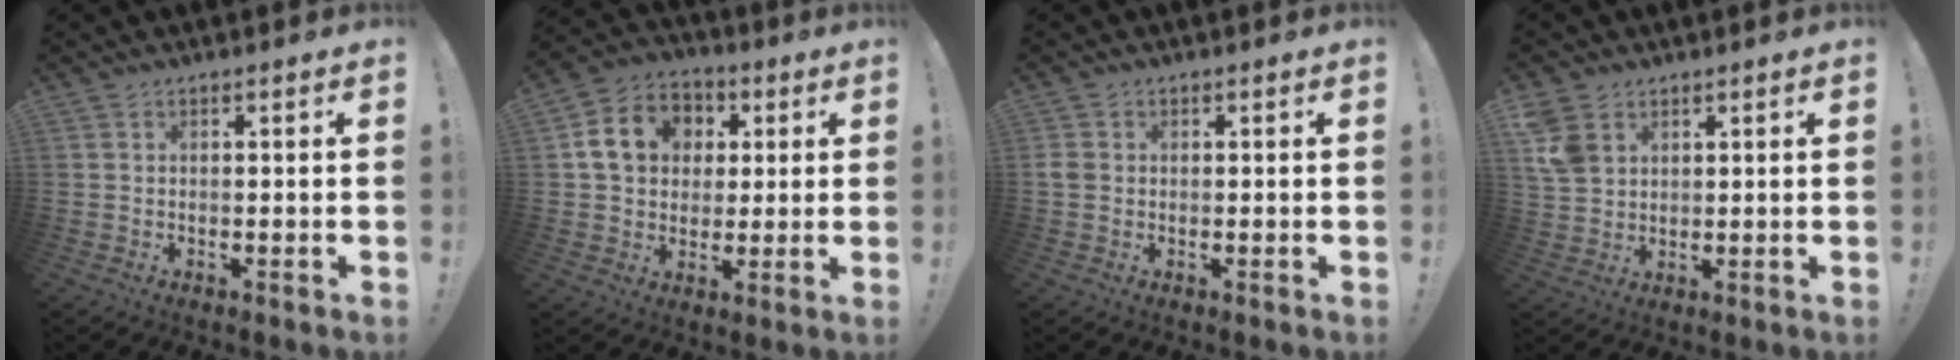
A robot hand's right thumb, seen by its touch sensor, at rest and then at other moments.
{"total": 13.7, "force": [3.1, 11.5, 6.7], "torque": [-0.096, 0.008, 0.067]}
{"total": 2.1, "force": [0.0, 1.8, 1.2], "torque": [-0.026, 0.007, 0.003]}
{"total": 7.5, "force": [3.4, 5.6, 3.6], "torque": [-0.081, -0.007, 0.069]}